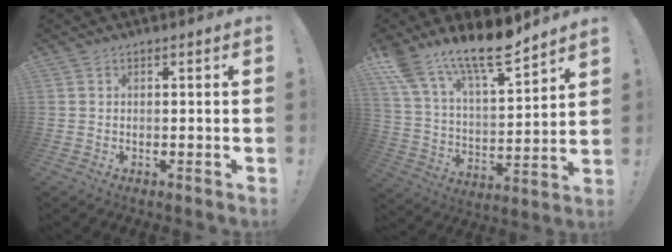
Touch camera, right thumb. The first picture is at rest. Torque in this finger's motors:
{"motor_torque": [0.74, 1.64, 0.35, 0.34, 0.12]}